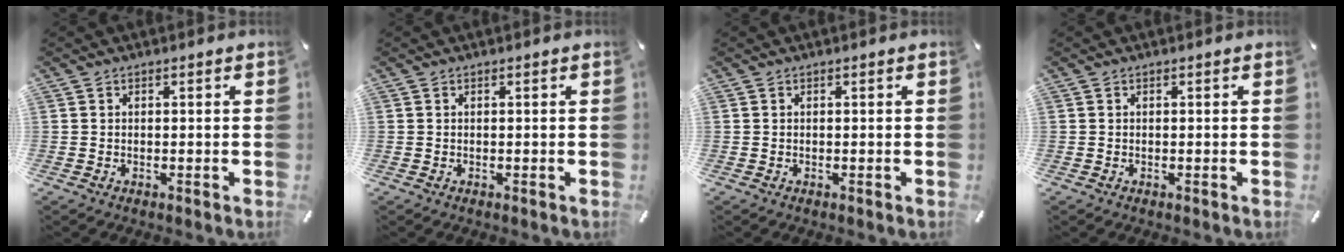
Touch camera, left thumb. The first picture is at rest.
{"total": 0.0}
{"total": 0.0}
{"total": 0.0}